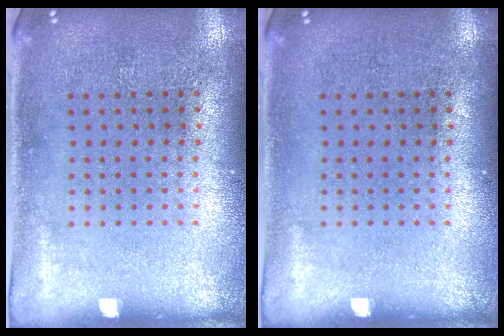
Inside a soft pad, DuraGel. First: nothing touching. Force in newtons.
{"total": 0.0}